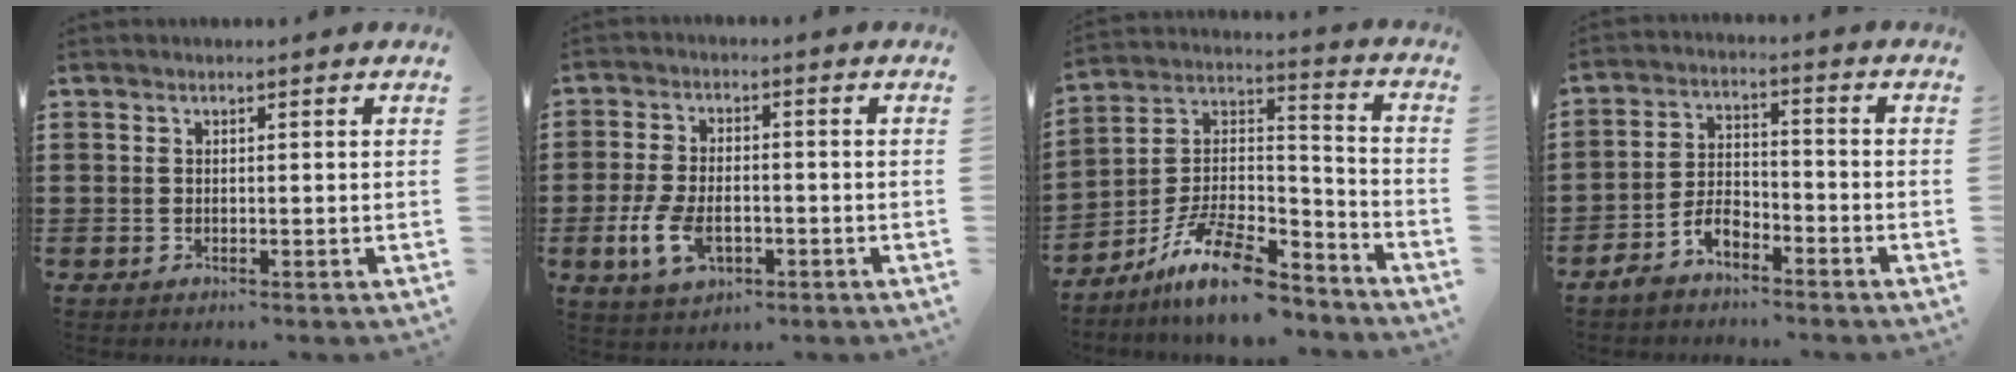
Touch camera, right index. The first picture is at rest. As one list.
[{"total": 6.6, "force": [-2.1, 3.6, 5.1], "torque": [-0.120, -0.001, -0.045]}, {"total": 12.7, "force": [-9.6, 3.7, 7.5], "torque": [-0.149, 0.028, -0.185]}, {"total": 4.7, "force": [-3.7, 2.0, 2.1], "torque": [-0.052, 0.010, -0.076]}]